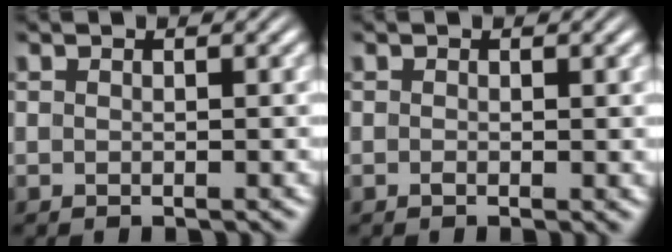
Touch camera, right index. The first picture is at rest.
{"total": 0.5, "force": [-0.3, 0.0, 0.5], "torque": [-0.007, -0.003, -0.005]}